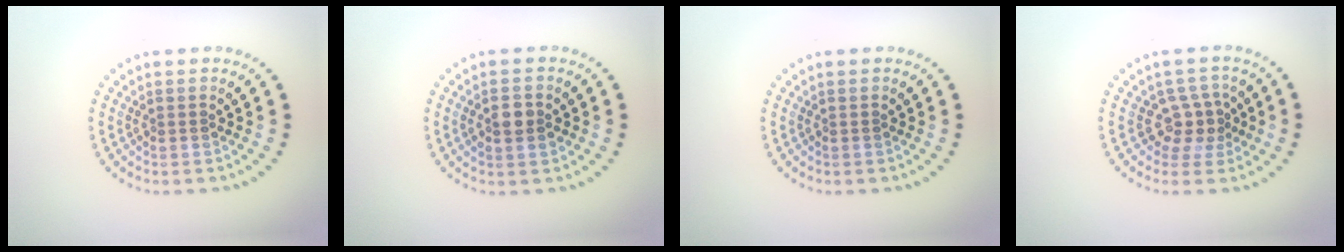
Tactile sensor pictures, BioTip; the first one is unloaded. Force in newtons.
{"total": 2.5, "press": 2.4, "slide": 0.3}
{"total": 0.0}
{"total": 2.6, "press": 2.0, "slide": 1.6}